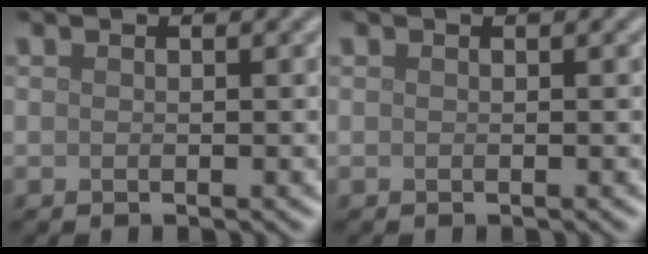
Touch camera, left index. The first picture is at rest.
{"total": 0.0}